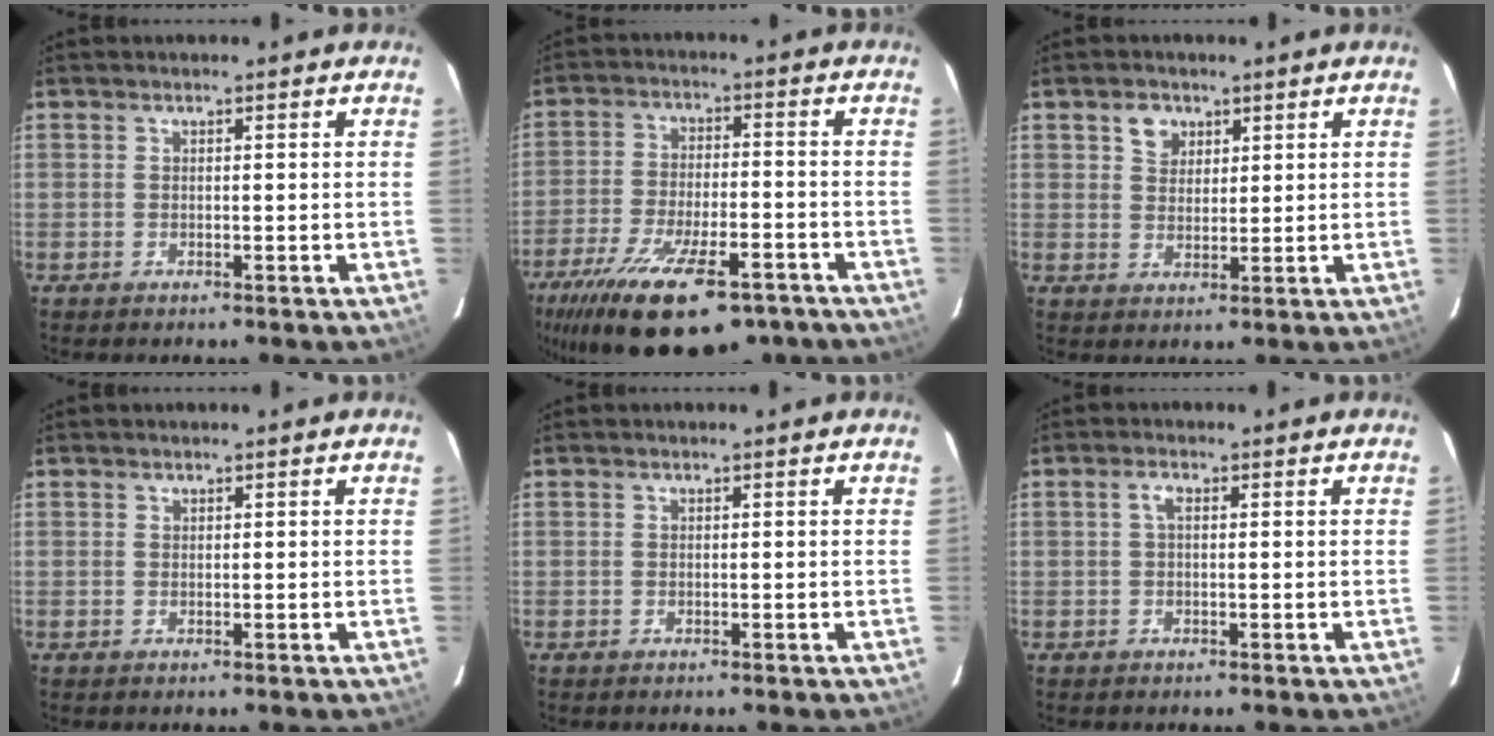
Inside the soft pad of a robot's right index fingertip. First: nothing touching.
{"total": 22.7, "force": [-15.3, 8.2, 14.7], "torque": [-0.280, -0.052, -0.232]}
{"total": 3.9, "force": [2.1, 3.0, 1.5], "torque": [-0.016, 0.011, 0.039]}
{"total": 0.0}
{"total": 0.0}
{"total": 1.7, "force": [0.3, 0.7, 1.5], "torque": [-0.032, 0.006, 0.005]}